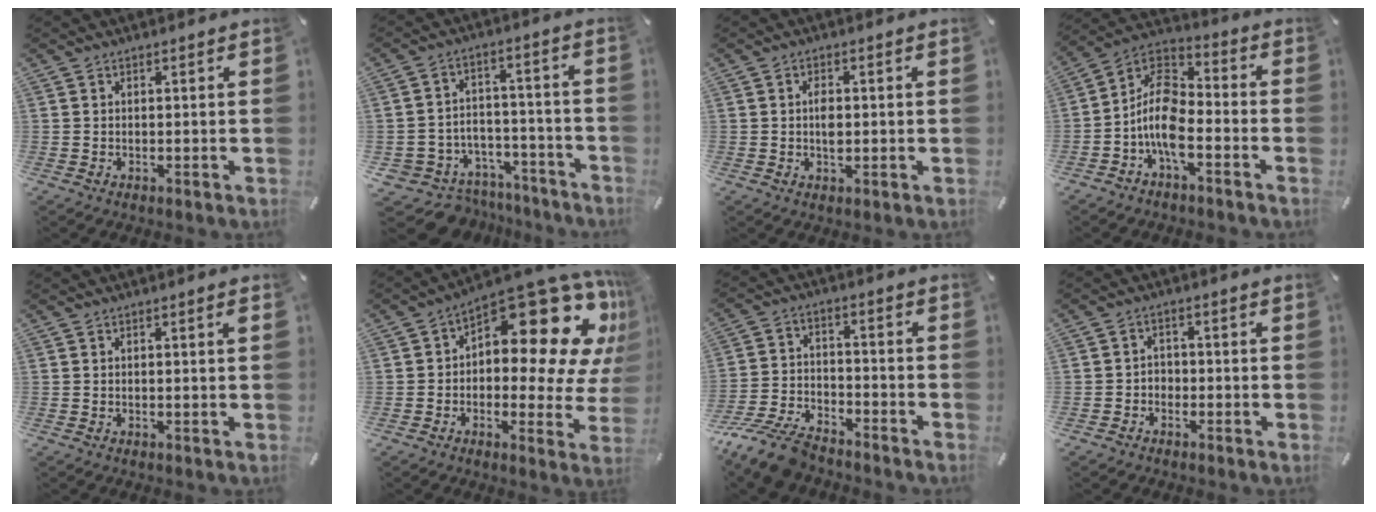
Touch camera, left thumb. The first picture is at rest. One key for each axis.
{"total": 8.1, "fx": -5.2, "fy": 6.1, "fz": 1.1, "tx": -0.018, "ty": 0.027, "tz": -0.085}
{"total": 3.0, "fx": 0.0, "fy": 1.7, "fz": 2.5, "tx": -0.042, "ty": 0.000, "tz": -0.003}
{"total": 11.2, "fx": -4.9, "fy": 6.2, "fz": 7.9, "tx": -0.178, "ty": 0.007, "tz": -0.095}
{"total": 1.0, "fx": 0.2, "fy": 0.0, "fz": 0.9, "tx": -0.017, "ty": 0.000, "tz": 0.003}
{"total": 20.9, "fx": 9.3, "fy": 10.2, "fz": 15.7, "tx": -0.199, "ty": -0.084, "tz": 0.154}
{"total": 11.8, "fx": -9.7, "fy": 4.2, "fz": 5.1, "tx": -0.098, "ty": 0.047, "tz": -0.186}
{"total": 3.0, "fx": -1.6, "fy": 2.4, "fz": 0.6, "tx": -0.011, "ty": 0.012, "tz": -0.034}